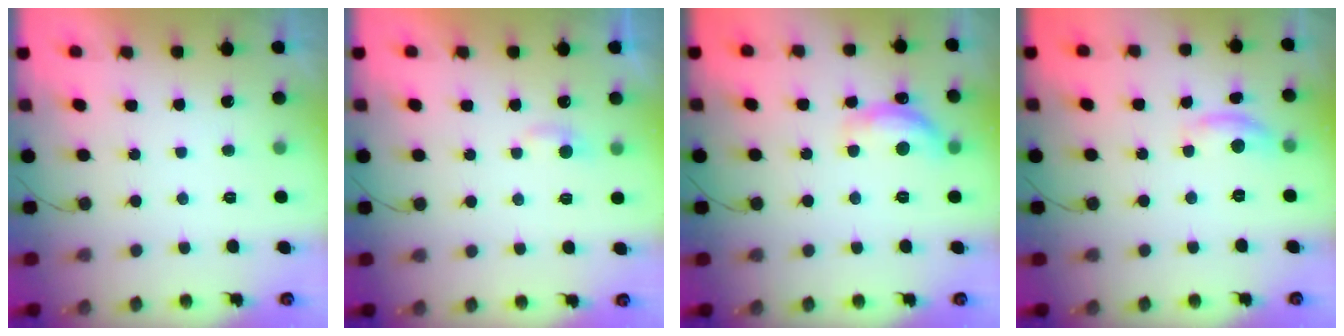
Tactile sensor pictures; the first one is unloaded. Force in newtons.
{"total": 3.6, "press": 3.5, "slide": 0.4}
{"total": 12.0, "press": 11.9, "slide": 0.8}
{"total": 6.8, "press": 6.8, "slide": 0.2}